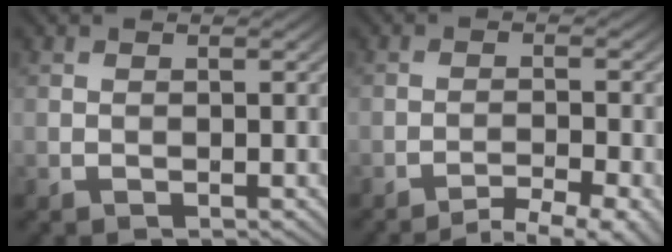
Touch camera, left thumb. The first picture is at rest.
{"total": 4.6, "force": [-3.7, 0.3, 2.7], "torque": [-0.041, 0.006, -0.057]}